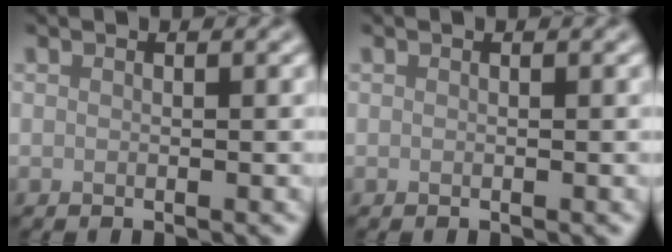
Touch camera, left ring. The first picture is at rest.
{"total": 0.0}